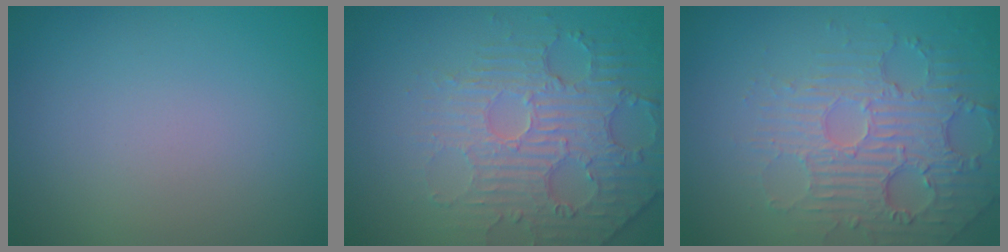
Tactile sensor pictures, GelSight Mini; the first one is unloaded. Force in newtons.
{"total": 4.8, "press": 4.0, "slide": 2.8}
{"total": 4.2, "press": 3.9, "slide": 1.7}